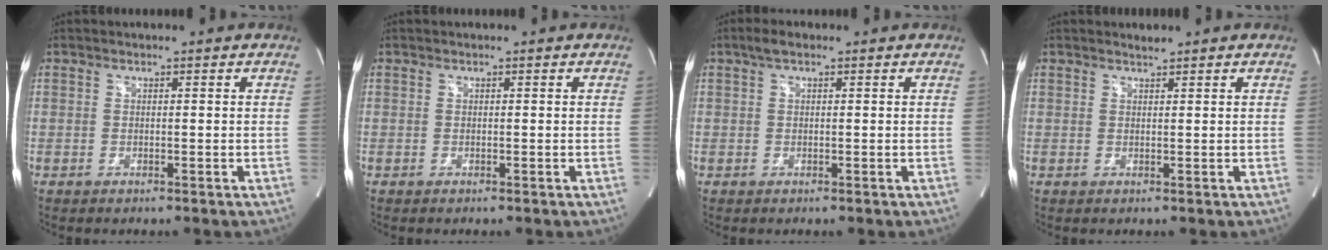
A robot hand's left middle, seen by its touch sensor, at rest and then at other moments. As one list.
[{"total": 0.0}, {"total": 2.1, "force": [1.3, 0.8, 1.4], "torque": [-0.031, 0.015, 0.025]}, {"total": 0.9, "force": [0.9, -0.1, 0.1], "torque": [-0.012, -0.002, 0.018]}]